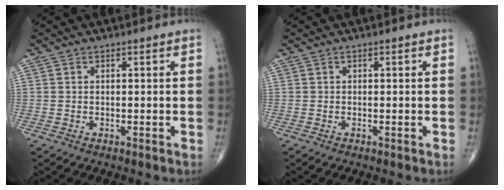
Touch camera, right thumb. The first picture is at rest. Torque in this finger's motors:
{"motor_torque": [-0.06, 0.06, -0.03, 0.03, 0.00]}